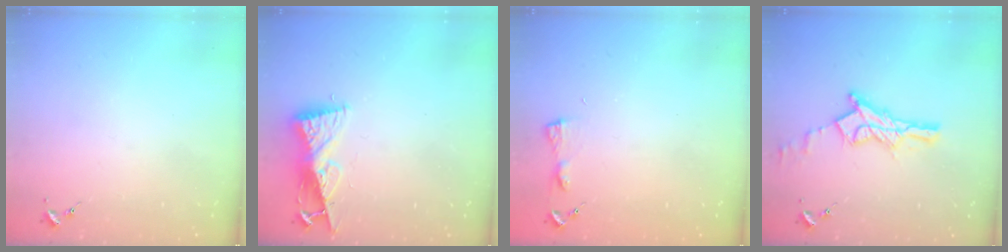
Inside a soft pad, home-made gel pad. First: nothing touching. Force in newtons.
{"total": 8.2, "press": 8.2, "slide": 0.7}
{"total": 3.2, "press": 3.1, "slide": 0.3}
{"total": 14.2, "press": 14.1, "slide": 1.0}